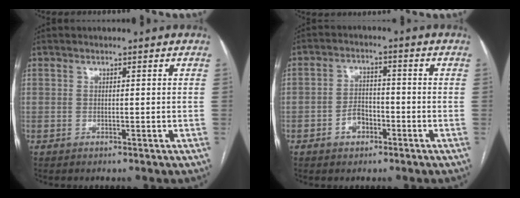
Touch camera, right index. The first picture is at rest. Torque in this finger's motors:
{"motor_torque": [0.12, 0.07, -0.06, -0.03]}